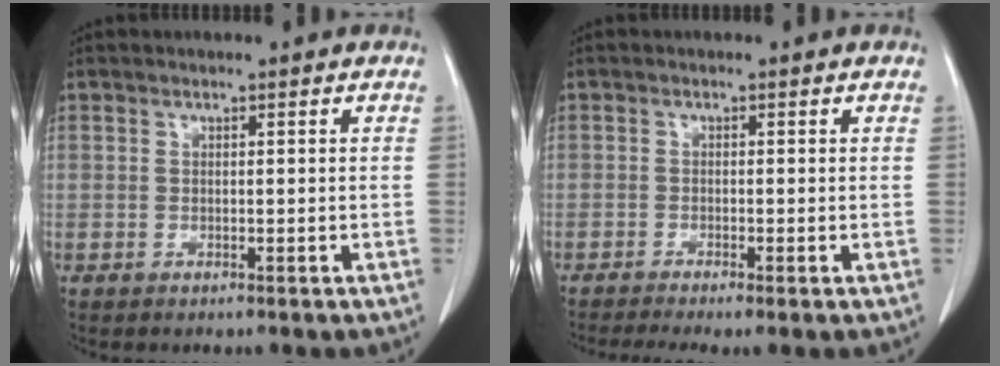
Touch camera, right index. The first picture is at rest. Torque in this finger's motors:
{"motor_torque": [0.78, -0.73, 0.19, 0.08]}